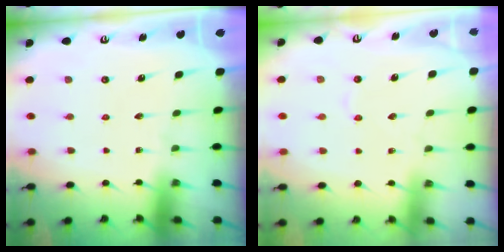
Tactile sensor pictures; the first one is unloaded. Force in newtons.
{"total": 2.7, "press": 2.7, "slide": 0.4}